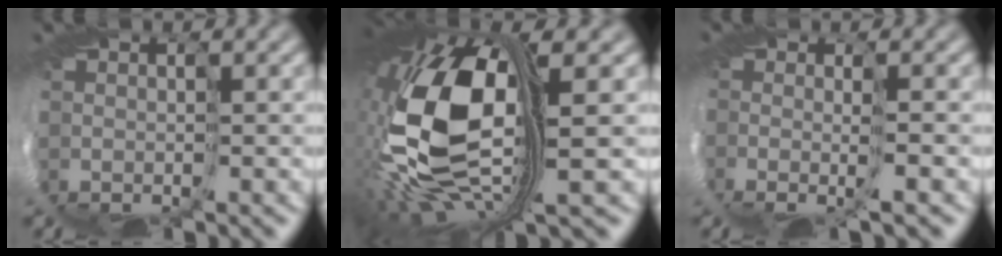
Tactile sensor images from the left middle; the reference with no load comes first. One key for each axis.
{"total": 14.5, "fx": 1.7, "fy": 7.6, "fz": 12.2, "tx": -0.287, "ty": -0.049, "tz": 0.052}
{"total": 2.6, "fx": -1.0, "fy": 0.5, "fz": 2.4, "tx": -0.074, "ty": -0.014, "tz": -0.010}